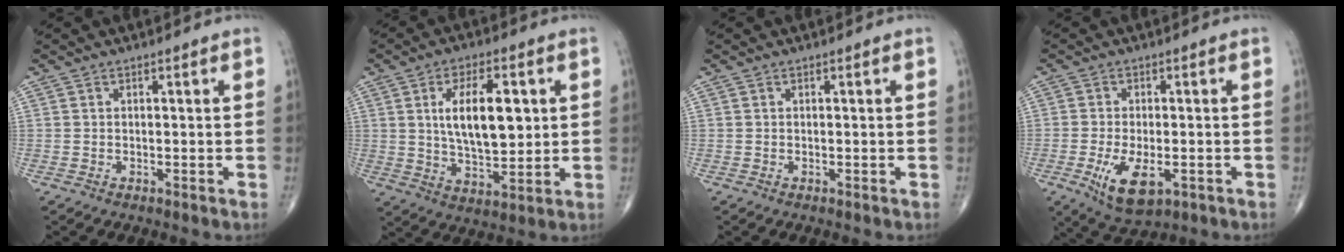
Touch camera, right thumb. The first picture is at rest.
{"total": 13.4, "force": [2.8, 6.2, 11.6], "torque": [-0.179, -0.013, 0.053]}
{"total": 0.0}
{"total": 8.3, "force": [-2.8, 3.9, 6.8], "torque": [-0.122, -0.009, -0.037]}